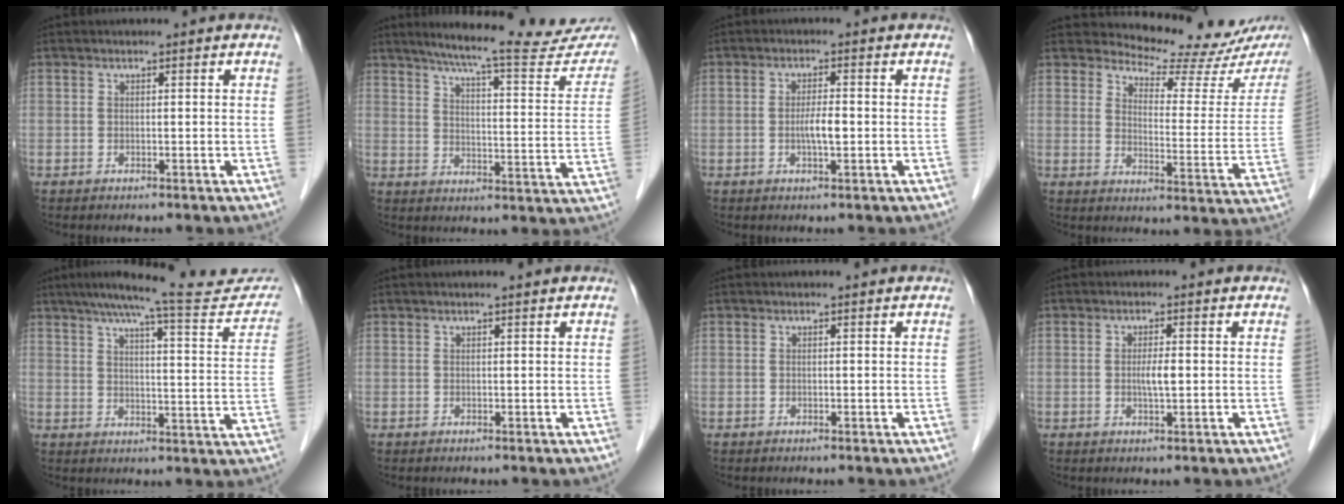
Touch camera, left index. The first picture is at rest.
{"total": 22.2, "force": [19.6, 1.6, 10.3], "torque": [-0.137, -0.048, 0.241]}
{"total": 2.9, "force": [-0.6, 0.5, 2.8], "torque": [-0.056, 0.000, -0.011]}
{"total": 13.1, "force": [12.6, 1.3, 3.2], "torque": [-0.038, -0.065, 0.145]}
{"total": 19.2, "force": [17.3, 2.0, 8.2], "torque": [-0.110, -0.018, 0.212]}
{"total": 1.1, "force": [0.9, -0.2, 0.5], "torque": [-0.010, 0.011, 0.019]}
{"total": 0.0}
{"total": 2.3, "force": [-0.2, 0.4, 2.2], "torque": [-0.045, -0.001, -0.004]}